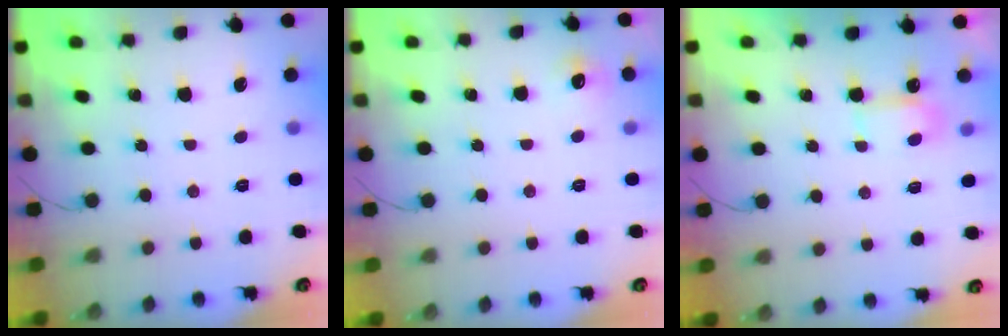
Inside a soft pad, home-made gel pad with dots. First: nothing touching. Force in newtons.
{"total": 5.7, "press": 5.5, "slide": 1.5}
{"total": 4.1, "press": 4.0, "slide": 1.1}